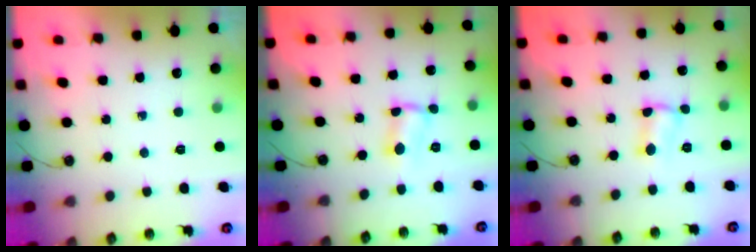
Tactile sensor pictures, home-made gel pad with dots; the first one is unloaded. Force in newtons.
{"total": 2.9, "press": 1.4, "slide": 2.5}
{"total": 2.6, "press": 2.6, "slide": 0.5}